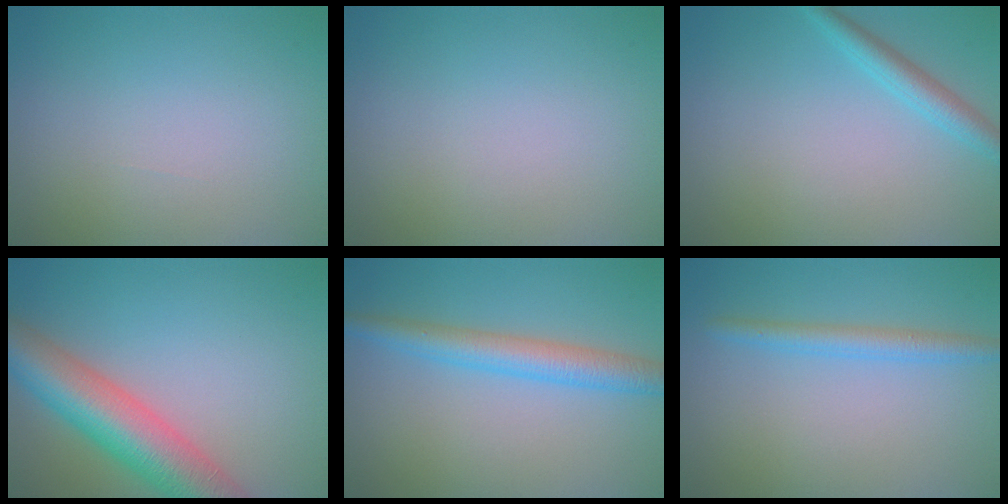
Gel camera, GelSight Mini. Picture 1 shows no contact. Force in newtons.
{"total": 0.0}
{"total": 2.4, "press": 2.4, "slide": 0.2}
{"total": 8.7, "press": 8.7, "slide": 0.3}
{"total": 4.0, "press": 4.0, "slide": 0.2}
{"total": 2.4, "press": 2.4, "slide": 0.2}